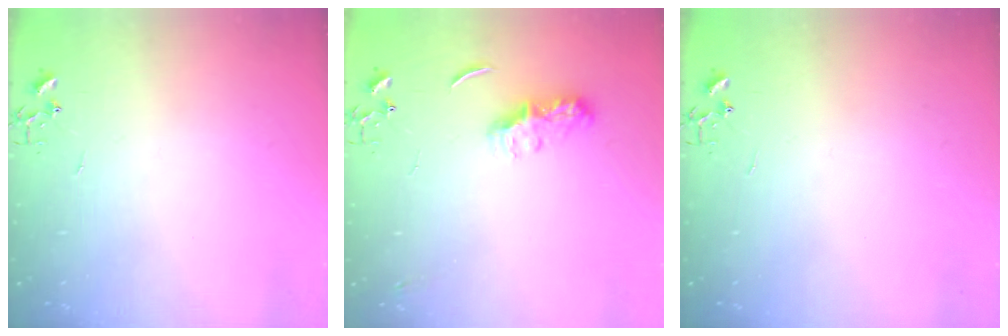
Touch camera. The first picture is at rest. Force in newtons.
{"total": 8.1, "press": 8.1, "slide": 0.6}
{"total": 0.0}